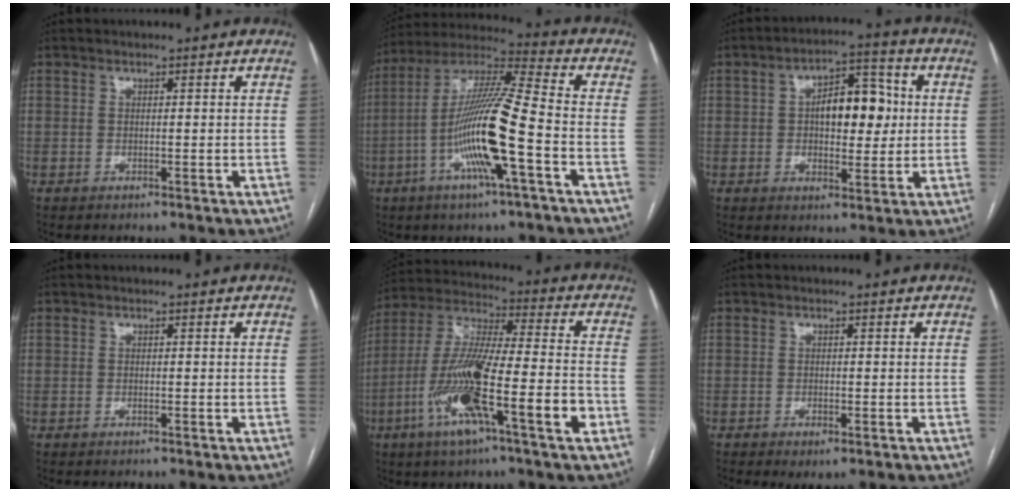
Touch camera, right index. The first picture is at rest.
{"total": 16.1, "force": [-4.7, 0.3, 15.4], "torque": [-0.304, 0.000, -0.095]}
{"total": 9.5, "force": [0.9, 4.7, 8.3], "torque": [-0.120, 0.024, 0.018]}
{"total": 0.0}
{"total": 18.2, "force": [-6.8, 1.6, 16.8], "torque": [-0.326, -0.008, -0.123]}
{"total": 1.9, "force": [-0.9, 0.6, 1.5], "torque": [-0.022, -0.001, -0.008]}